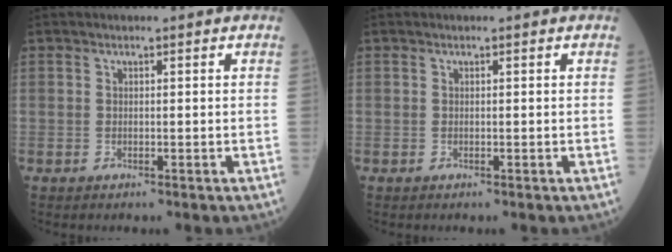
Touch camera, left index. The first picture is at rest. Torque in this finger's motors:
{"motor_torque": [-0.16, 0.17, 0.00, 0.00]}